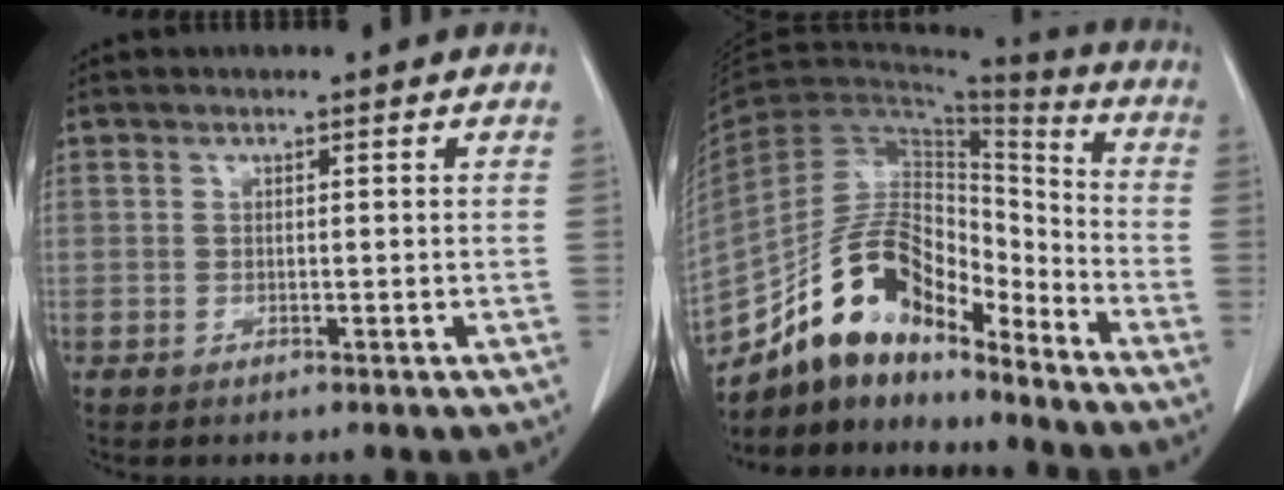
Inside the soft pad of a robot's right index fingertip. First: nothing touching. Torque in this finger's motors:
{"motor_torque": [-0.02, -0.04, -0.02, -0.04]}